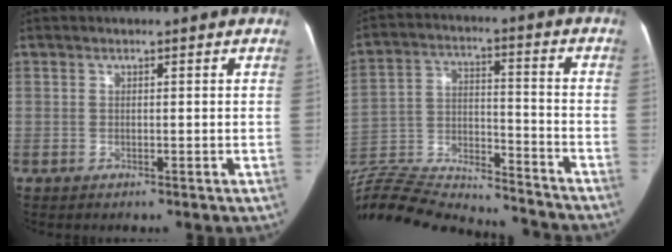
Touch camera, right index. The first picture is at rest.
{"total": 27.0, "force": [-24.8, 5.2, 9.2], "torque": [-0.213, -0.010, -0.380]}